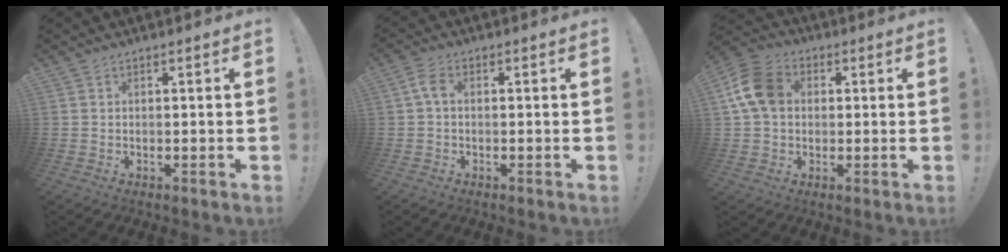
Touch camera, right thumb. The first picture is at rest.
{"total": 3.6, "force": [0.2, 2.1, 2.9], "torque": [-0.054, 0.012, 0.006]}
{"total": 12.4, "force": [2.3, 9.5, 7.6], "torque": [-0.143, 0.010, 0.048]}